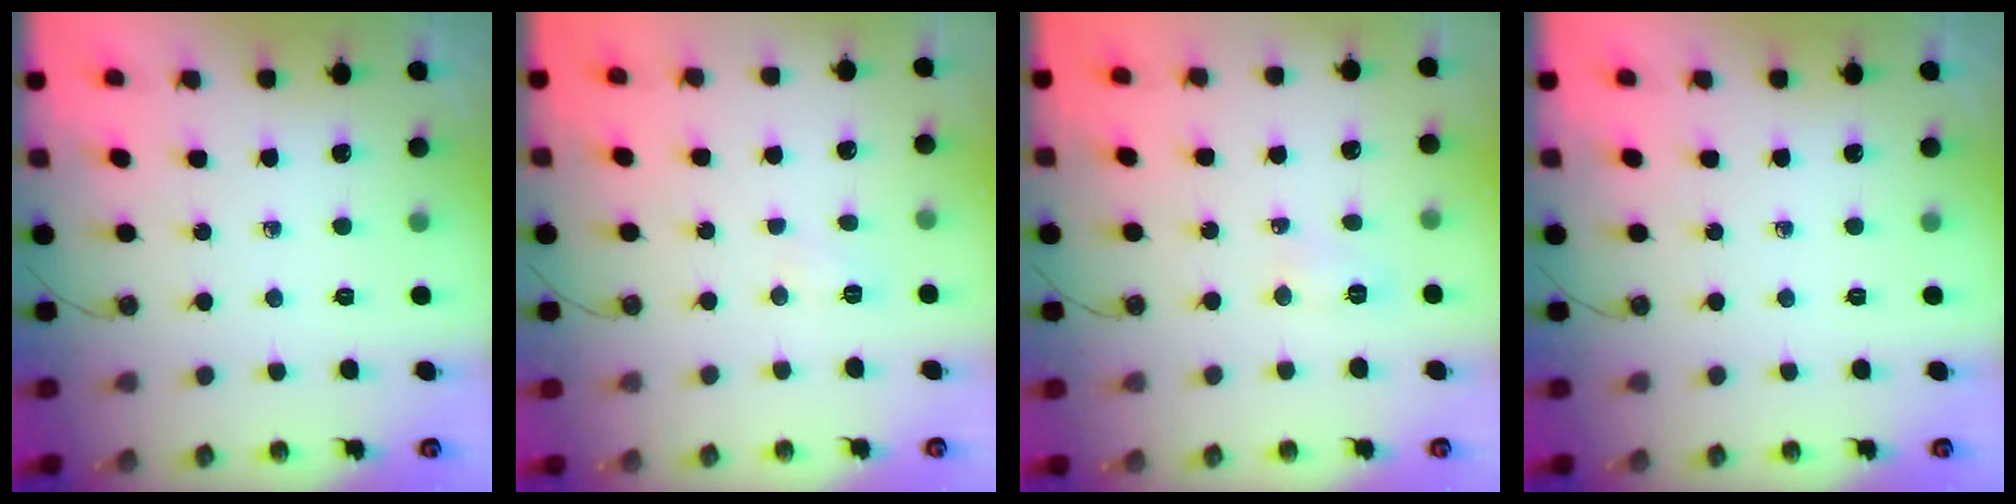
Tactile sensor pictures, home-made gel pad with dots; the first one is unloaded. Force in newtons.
{"total": 3.0, "press": 2.9, "slide": 0.7}
{"total": 5.0, "press": 4.9, "slide": 0.7}
{"total": 0.0}